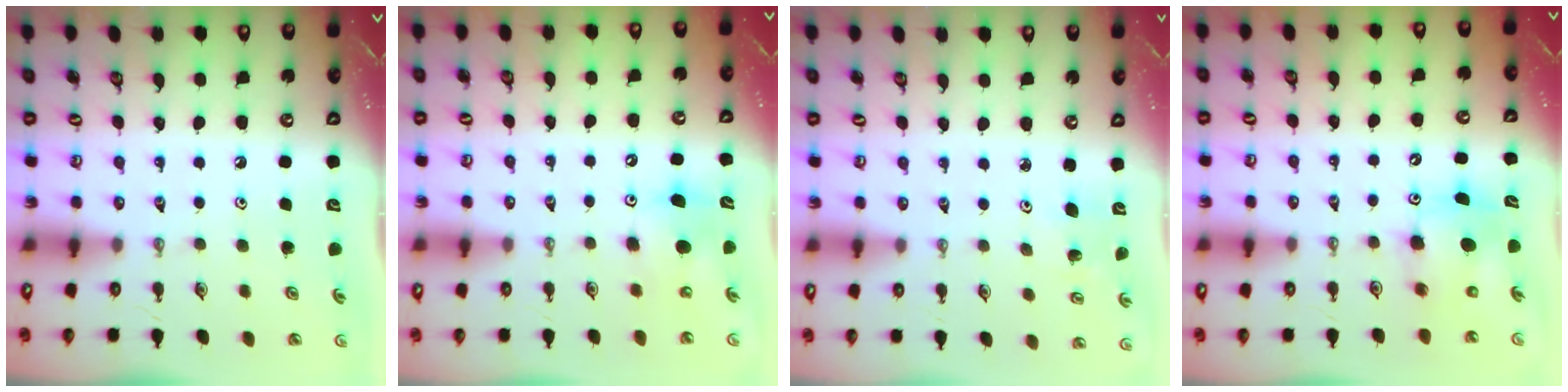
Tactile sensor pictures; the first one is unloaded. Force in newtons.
{"total": 8.7, "press": 8.7, "slide": 1.1}
{"total": 3.5, "press": 3.5, "slide": 0.1}
{"total": 8.0, "press": 7.7, "slide": 2.1}